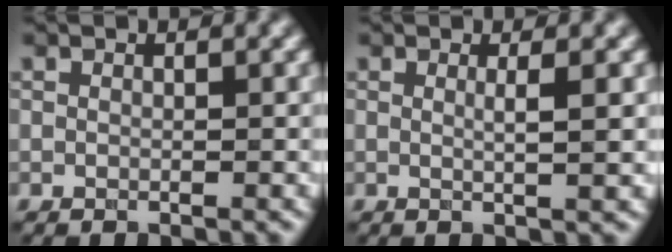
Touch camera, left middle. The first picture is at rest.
{"total": 2.1, "force": [0.3, 0.5, 2.0], "torque": [-0.028, 0.002, -0.002]}